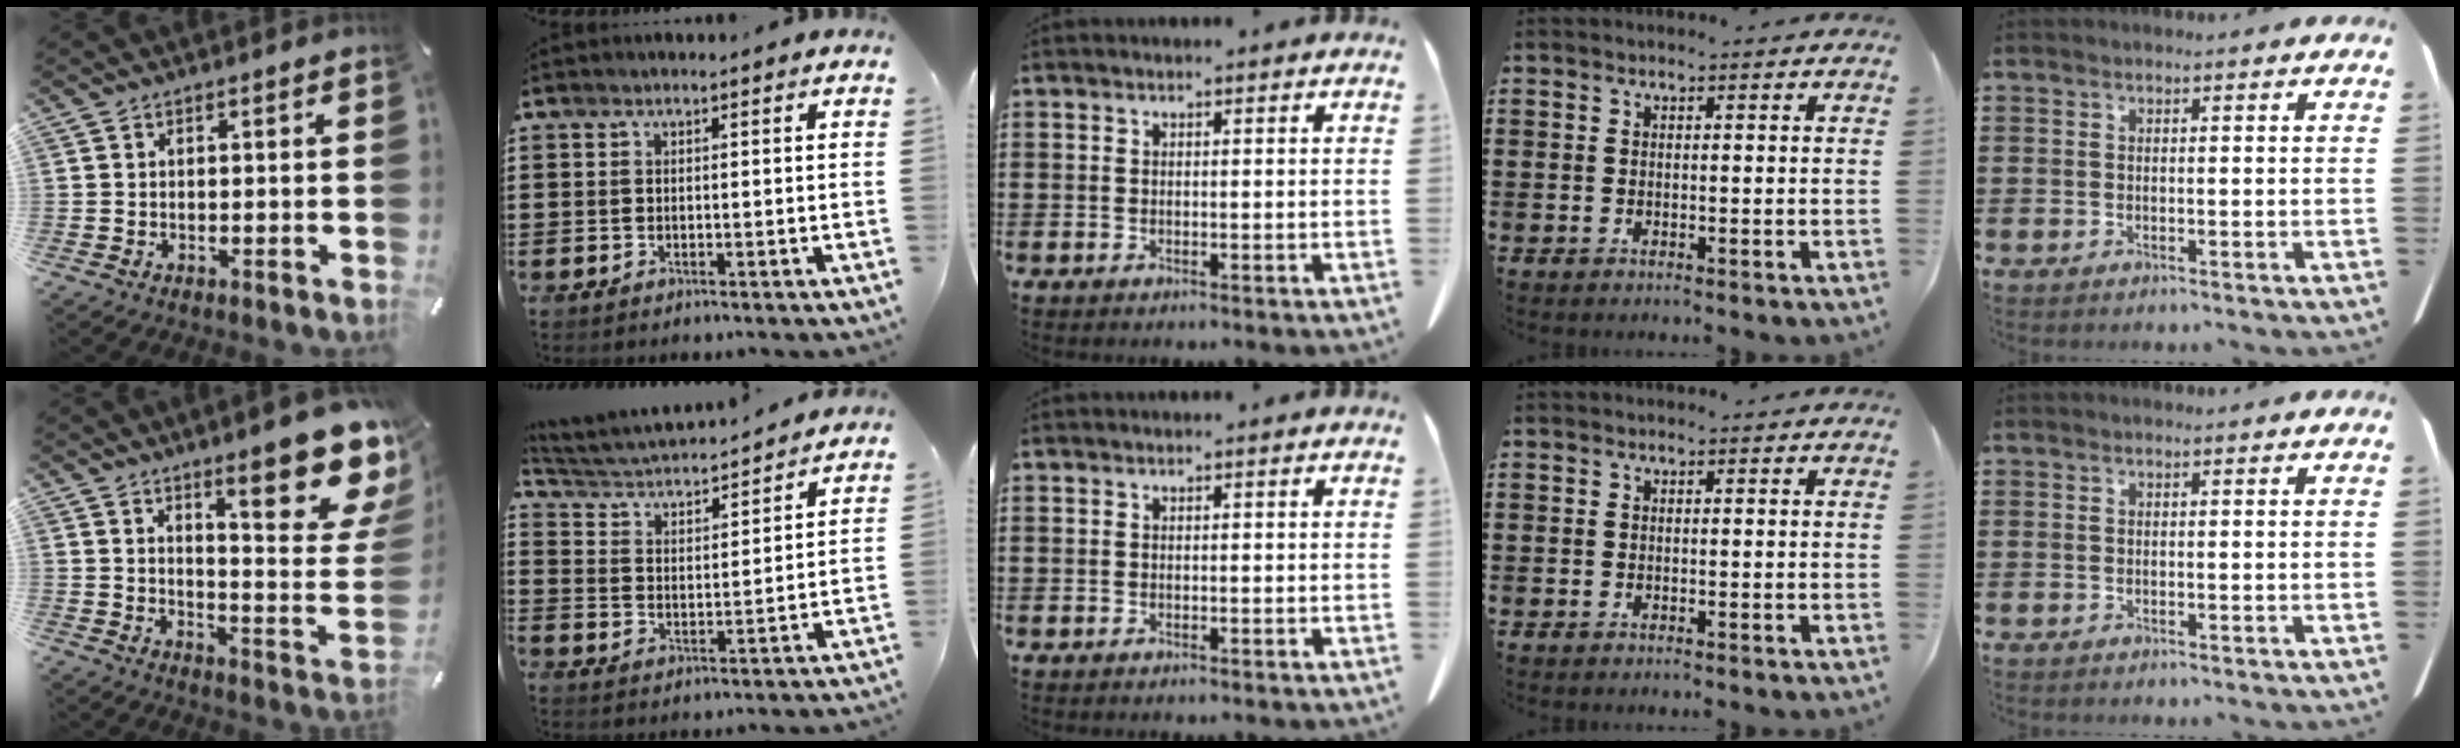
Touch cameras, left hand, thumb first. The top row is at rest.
{"thumb": {"total": 19.7, "force": [12.3, 5.6, 14.4], "torque": [-0.191, -0.097, 0.197]}, "index": {"total": 3.3, "force": [3.2, 0.3, 0.8], "torque": [-0.036, -0.028, 0.045]}}